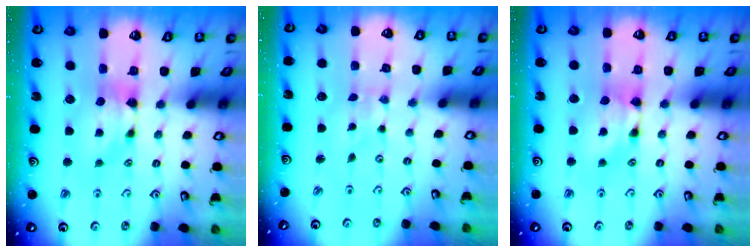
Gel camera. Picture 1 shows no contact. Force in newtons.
{"total": 5.1, "press": 5.1, "slide": 0.2}
{"total": 1.5, "press": 1.5, "slide": 0.1}